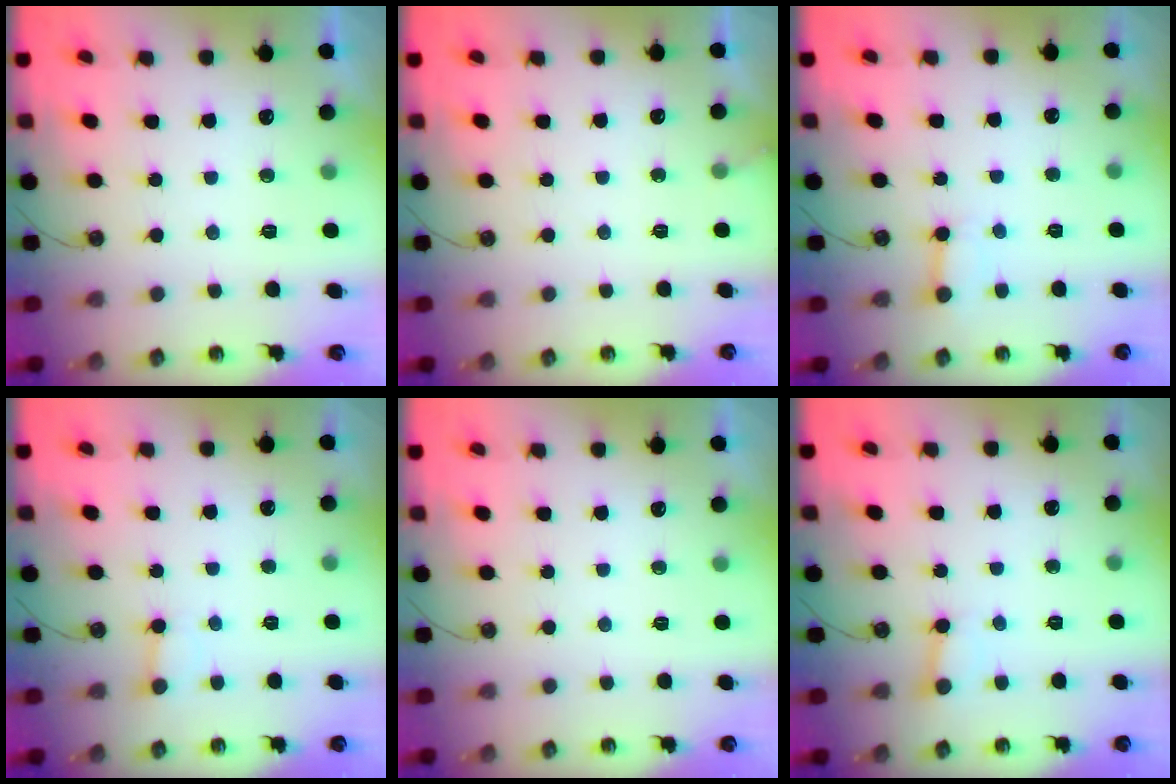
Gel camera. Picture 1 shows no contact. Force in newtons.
{"total": 2.8, "press": 2.8, "slide": 0.2}
{"total": 4.2, "press": 4.2, "slide": 0.6}
{"total": 2.6, "press": 2.6, "slide": 0.2}
{"total": 0.0}
{"total": 2.7, "press": 2.7, "slide": 0.1}